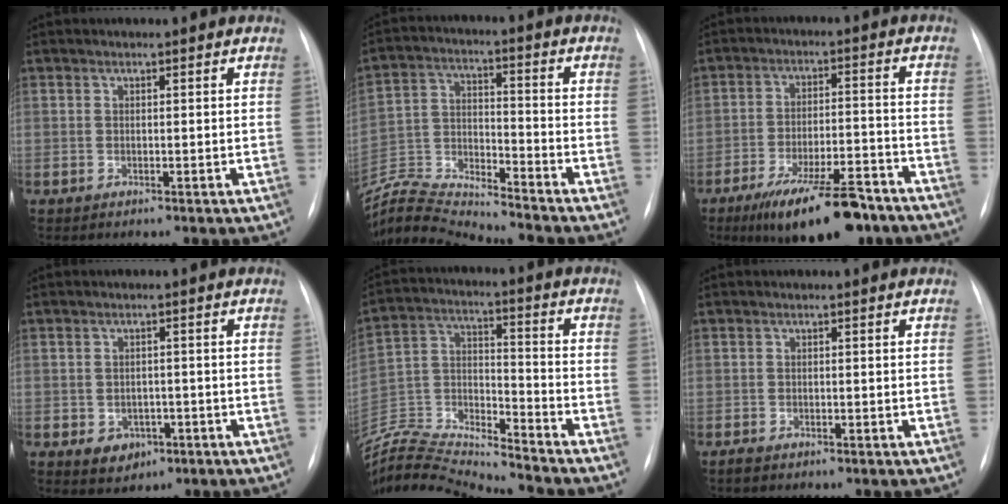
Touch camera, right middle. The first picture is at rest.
{"total": 13.7, "force": [-13.5, -1.3, 2.0], "torque": [-0.041, 0.017, -0.255]}
{"total": 14.7, "force": [-10.6, 3.8, 9.5], "torque": [-0.137, -0.002, -0.169]}
{"total": 4.0, "force": [-1.7, 3.2, 1.8], "torque": [-0.022, 0.006, -0.010]}
{"total": 18.7, "force": [-18.3, -0.4, 3.8], "torque": [-0.074, 0.025, -0.321]}
{"total": 1.0, "force": [-0.8, 0.5, 0.4], "torque": [-0.011, 0.000, -0.014]}